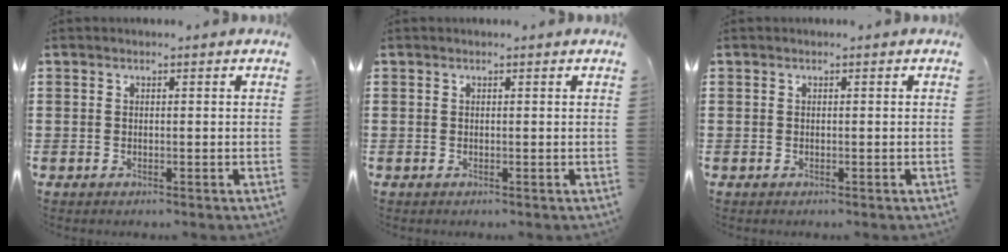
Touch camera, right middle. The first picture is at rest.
{"total": 0.0}
{"total": 0.0}